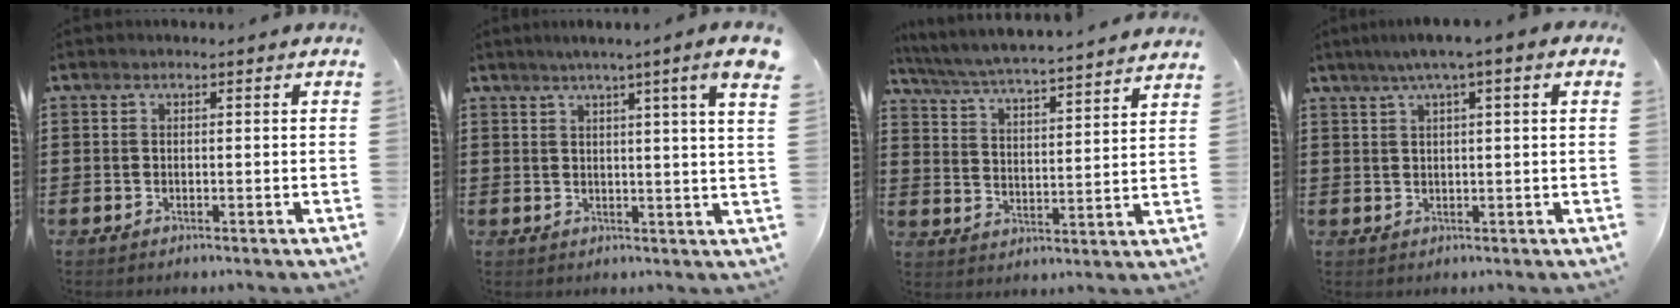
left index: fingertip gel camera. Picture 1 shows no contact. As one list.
[{"total": 4.9, "force": [2.8, -1.4, 3.7], "torque": [-0.076, -0.013, 0.044]}, {"total": 4.7, "force": [4.5, -0.7, 1.2], "torque": [-0.047, -0.038, 0.069]}, {"total": 3.3, "force": [1.2, 0.0, 3.0], "torque": [-0.059, 0.002, 0.019]}]